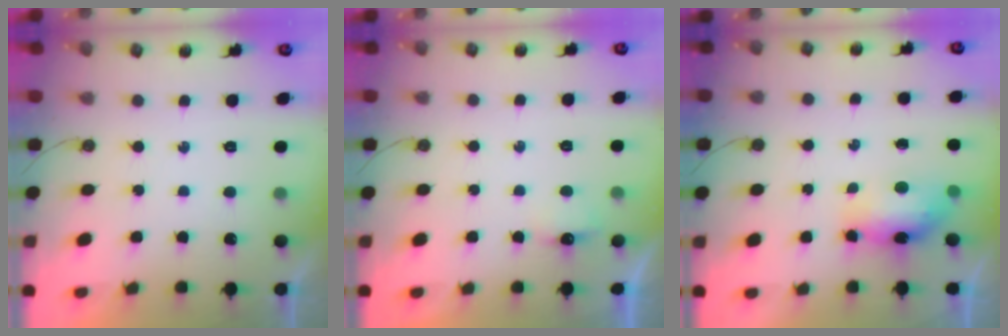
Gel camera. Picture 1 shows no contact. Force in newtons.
{"total": 4.3, "press": 4.3, "slide": 0.7}
{"total": 7.8, "press": 7.7, "slide": 1.1}